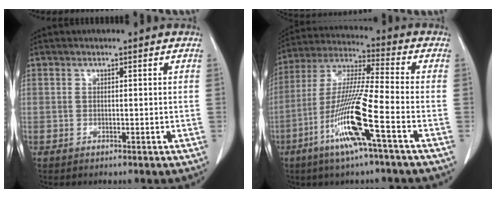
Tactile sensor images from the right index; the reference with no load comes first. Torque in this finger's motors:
{"motor_torque": [2.14, 0.00, 0.45, 0.18]}